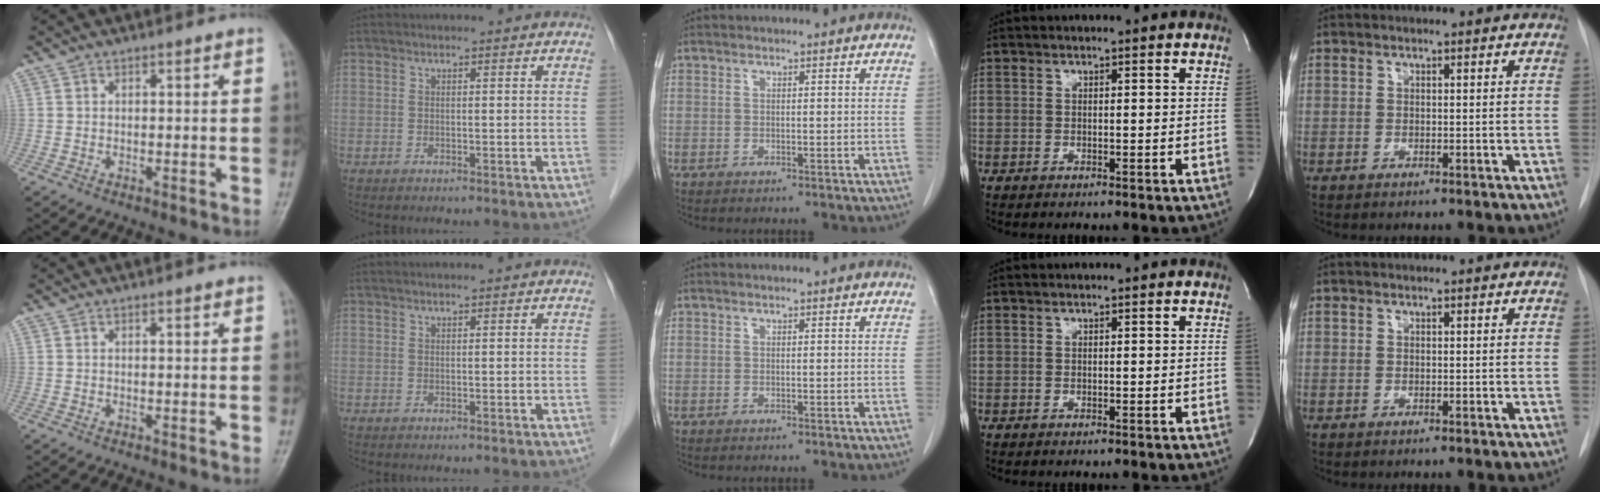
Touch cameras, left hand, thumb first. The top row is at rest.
{"thumb": {"total": 0.6, "force": [0.5, 0.1, 0.4], "torque": [-0.007, -0.002, 0.006]}, "index": {"total": 1.6, "force": [-1.5, -0.5, -0.3], "torque": [0.005, 0.002, -0.021]}}